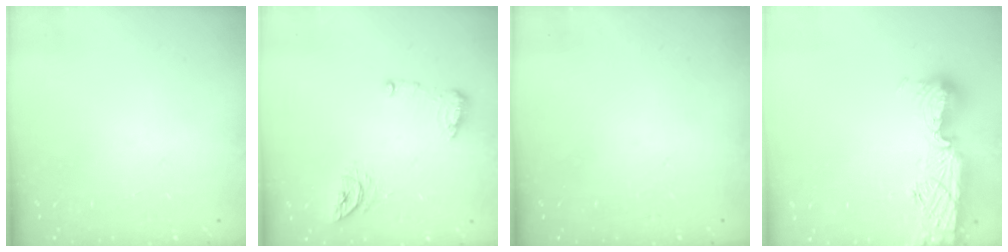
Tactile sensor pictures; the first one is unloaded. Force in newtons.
{"total": 8.9, "press": 8.9, "slide": 0.5}
{"total": 0.0}
{"total": 12.9, "press": 12.8, "slide": 1.2}